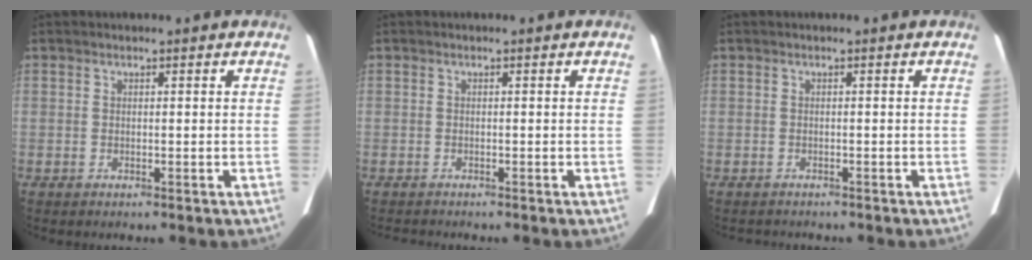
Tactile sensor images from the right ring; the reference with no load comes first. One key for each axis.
{"total": 1.0, "fx": -1.0, "fy": -0.1, "fz": 0.1, "tx": -0.006, "ty": -0.006, "tz": -0.016}
{"total": 2.1, "fx": -2.0, "fy": 0.7, "fz": 0.5, "tx": -0.012, "ty": -0.005, "tz": -0.022}